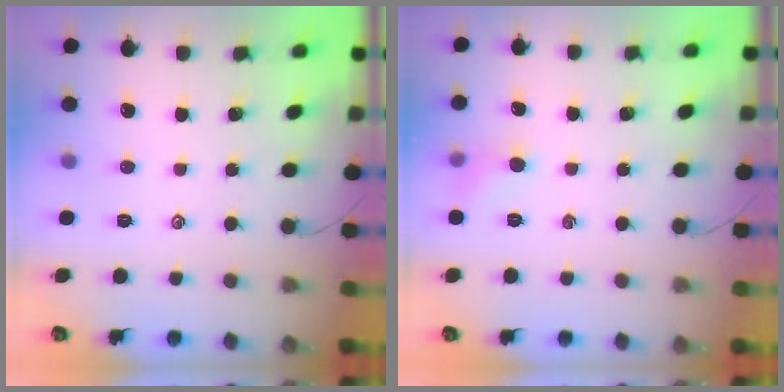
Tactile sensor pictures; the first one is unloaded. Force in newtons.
{"total": 4.7, "press": 4.4, "slide": 1.6}